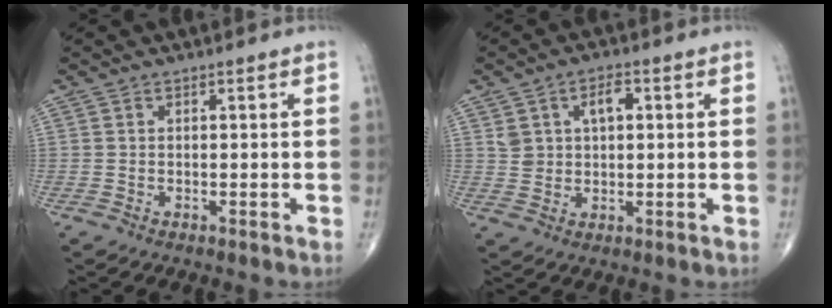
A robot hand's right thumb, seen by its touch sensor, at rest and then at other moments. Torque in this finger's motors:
{"motor_torque": [0.03, 0.04, 0.63, 0.52, 0.03]}